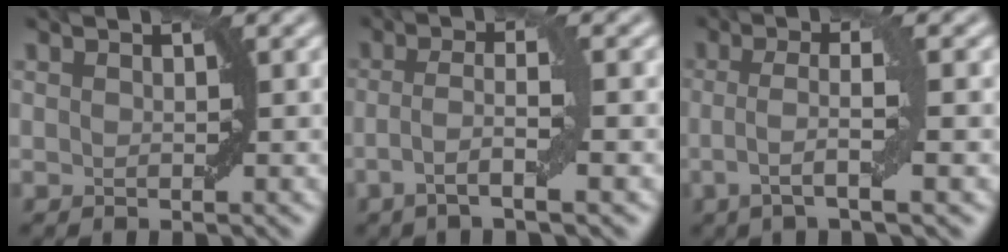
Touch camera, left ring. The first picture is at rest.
{"total": 3.8, "force": [-1.3, 0.5, 3.5], "torque": [-0.060, 0.008, -0.035]}
{"total": 4.1, "force": [-0.7, 0.6, 4.0], "torque": [-0.070, 0.002, -0.016]}